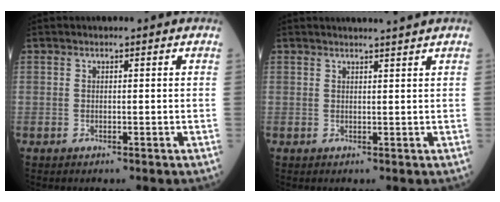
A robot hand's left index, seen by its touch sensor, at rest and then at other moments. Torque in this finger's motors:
{"motor_torque": [0.24, -0.41, 0.06, 0.05]}